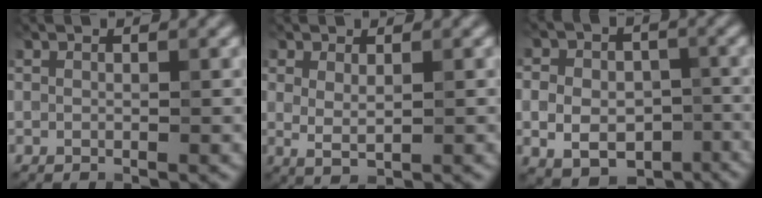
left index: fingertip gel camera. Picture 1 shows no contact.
{"total": 1.6, "force": [0.4, 0.5, 1.5], "torque": [-0.029, -0.006, 0.012]}
{"total": 7.8, "force": [-2.0, 6.1, 4.5], "torque": [-0.055, -0.020, -0.037]}